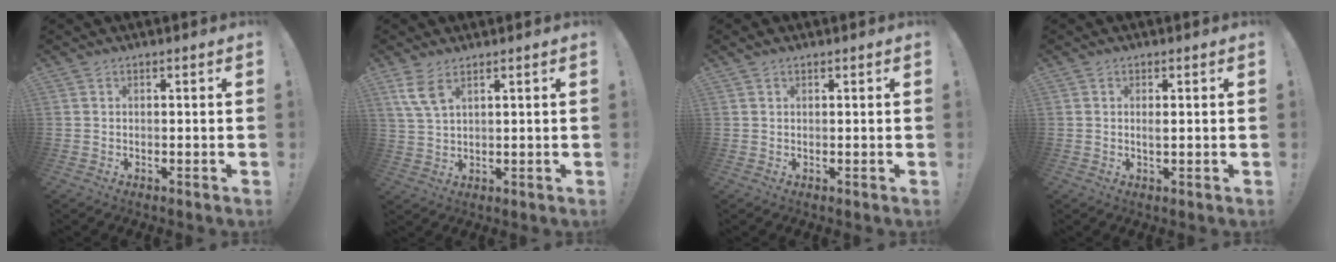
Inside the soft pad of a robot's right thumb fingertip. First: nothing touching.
{"total": 6.0, "force": [3.6, 2.2, 4.4], "torque": [-0.081, -0.013, 0.068]}
{"total": 0.6, "force": [0.5, 0.3, 0.2], "torque": [0.001, -0.002, 0.008]}
{"total": 1.3, "force": [0.2, 0.3, 1.2], "torque": [-0.022, -0.001, 0.002]}